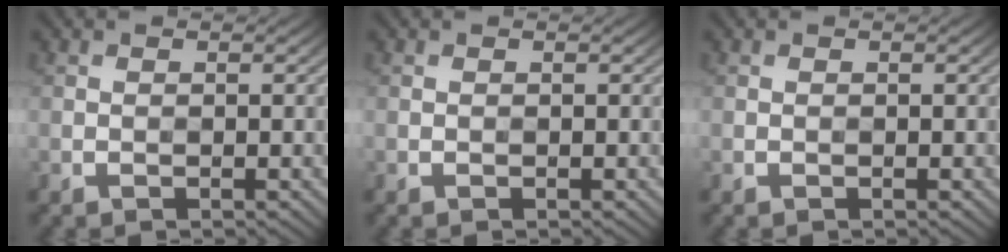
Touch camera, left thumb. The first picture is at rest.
{"total": 0.0}
{"total": 0.0}